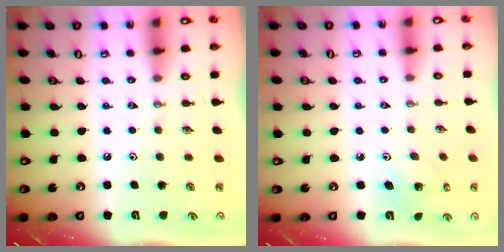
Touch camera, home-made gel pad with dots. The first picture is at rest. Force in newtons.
{"total": 2.9, "press": 2.9, "slide": 0.3}